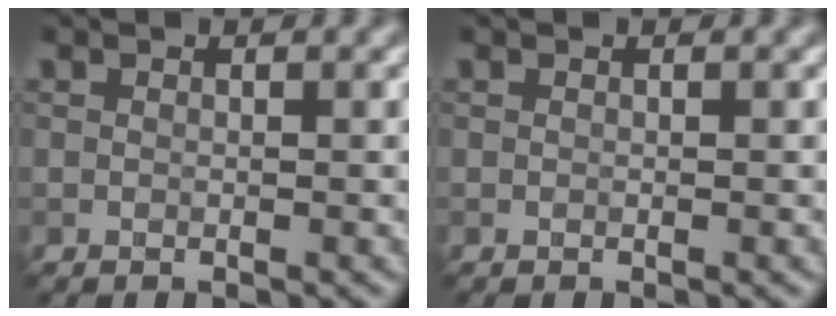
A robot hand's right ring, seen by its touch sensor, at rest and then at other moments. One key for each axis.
{"total": 0.0}